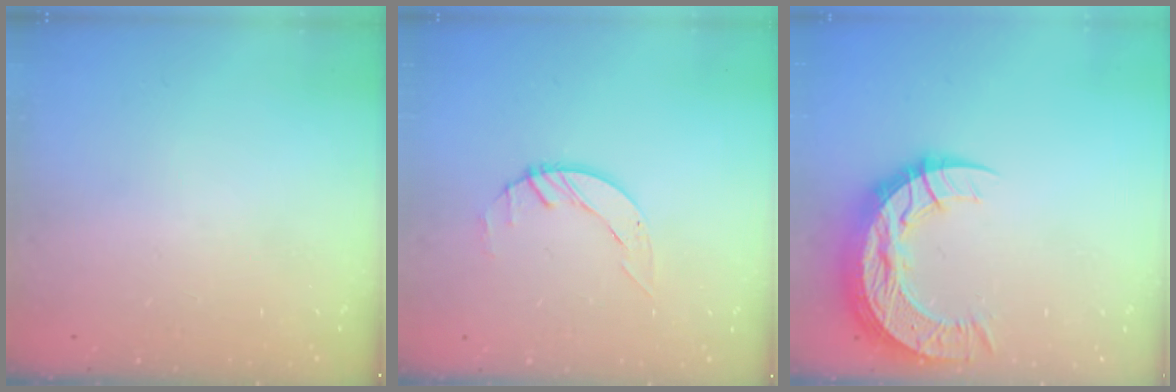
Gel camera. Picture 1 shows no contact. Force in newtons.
{"total": 2.9, "press": 2.8, "slide": 0.3}
{"total": 15.4, "press": 15.3, "slide": 1.1}